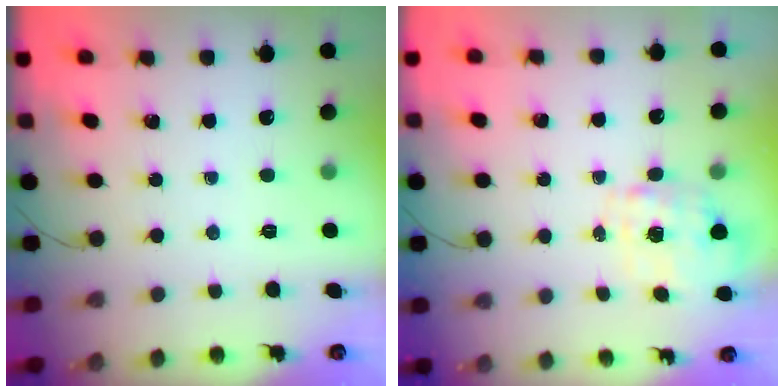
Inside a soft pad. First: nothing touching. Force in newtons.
{"total": 1.5, "press": 1.4, "slide": 0.5}